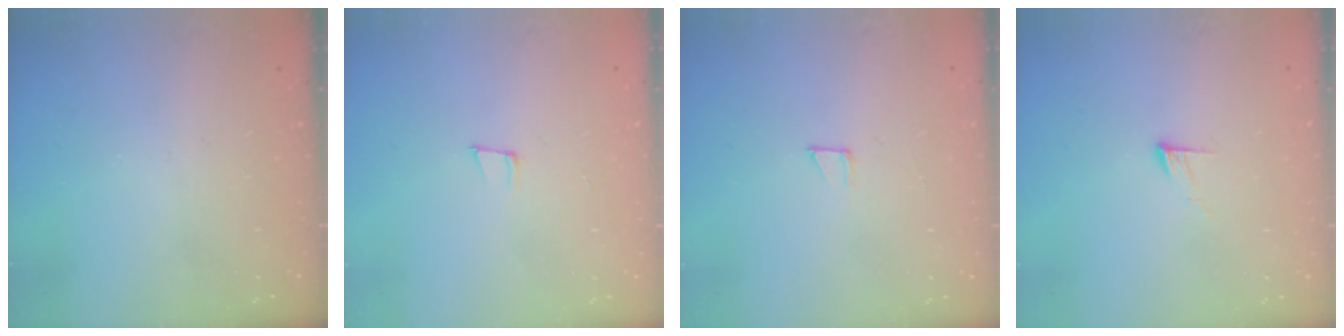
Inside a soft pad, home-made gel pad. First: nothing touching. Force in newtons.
{"total": 6.7, "press": 5.8, "slide": 3.2}
{"total": 2.3, "press": 2.3, "slide": 0.2}
{"total": 4.5, "press": 4.5, "slide": 0.4}